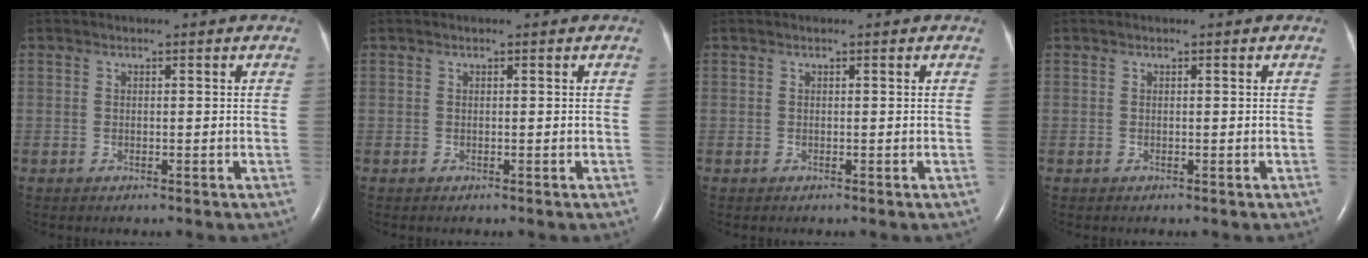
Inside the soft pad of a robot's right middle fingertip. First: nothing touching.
{"total": 0.0}
{"total": 0.0}
{"total": 0.0}